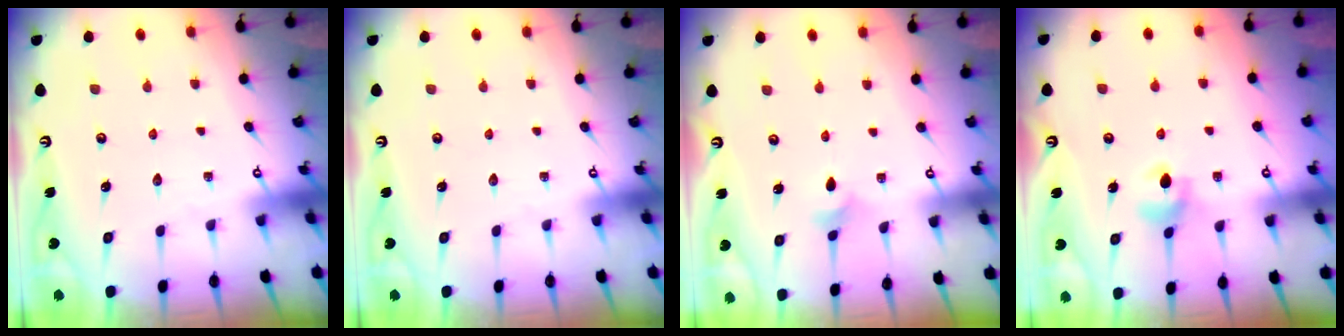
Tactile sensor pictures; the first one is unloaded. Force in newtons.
{"total": 0.0}
{"total": 3.0, "press": 2.9, "slide": 0.8}
{"total": 6.0, "press": 6.0, "slide": 0.6}